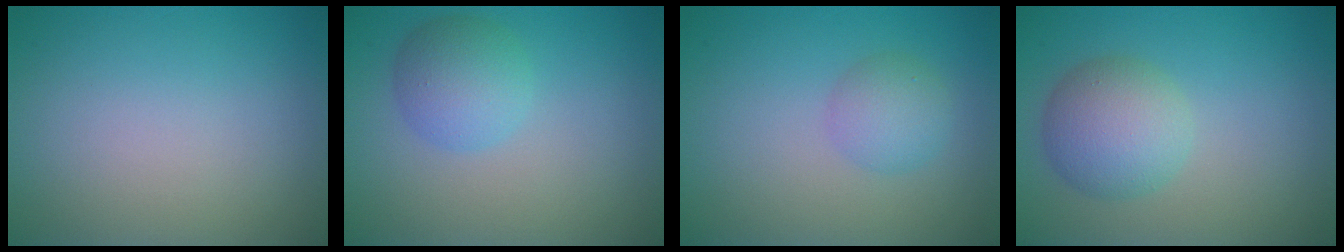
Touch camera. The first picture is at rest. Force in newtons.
{"total": 3.5, "press": 3.5, "slide": 0.2}
{"total": 2.5, "press": 2.5, "slide": 0.1}
{"total": 4.5, "press": 4.5, "slide": 0.2}